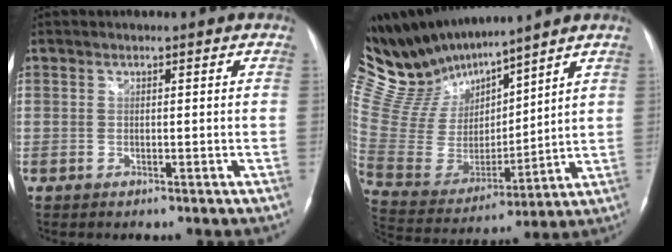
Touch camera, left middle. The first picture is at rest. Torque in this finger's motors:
{"motor_torque": [-0.04, -0.56, -0.06, -0.09]}